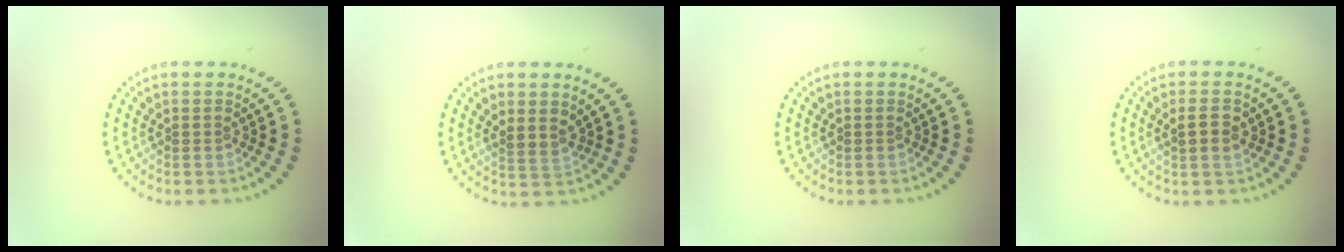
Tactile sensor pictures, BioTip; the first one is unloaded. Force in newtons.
{"total": 1.8, "press": 1.6, "slide": 0.9}
{"total": 0.0}
{"total": 2.2, "press": 2.2, "slide": 0.4}